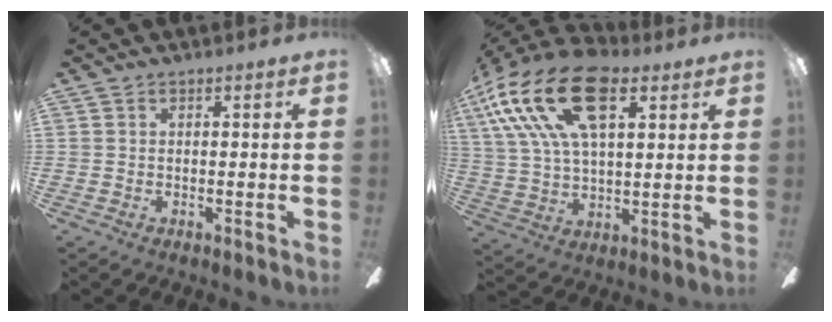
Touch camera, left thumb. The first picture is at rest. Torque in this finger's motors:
{"motor_torque": [0.90, 1.04, 1.39, -1.38, 0.44]}